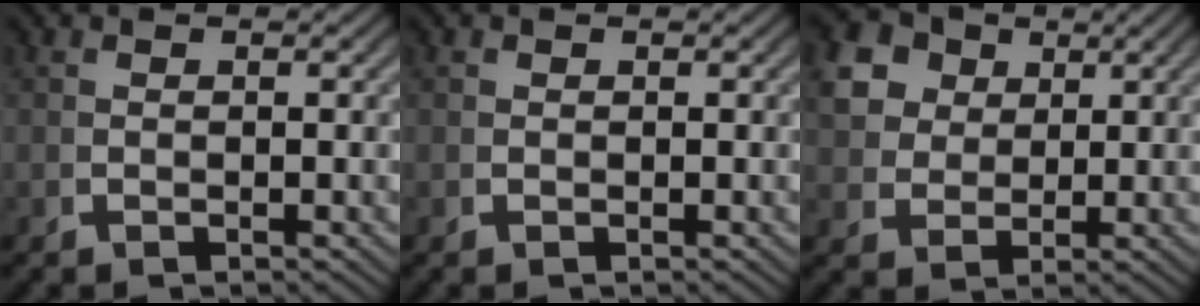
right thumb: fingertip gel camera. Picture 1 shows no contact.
{"total": 0.0}
{"total": 8.9, "force": [3.2, 7.2, 4.3], "torque": [-0.105, -0.011, 0.059]}